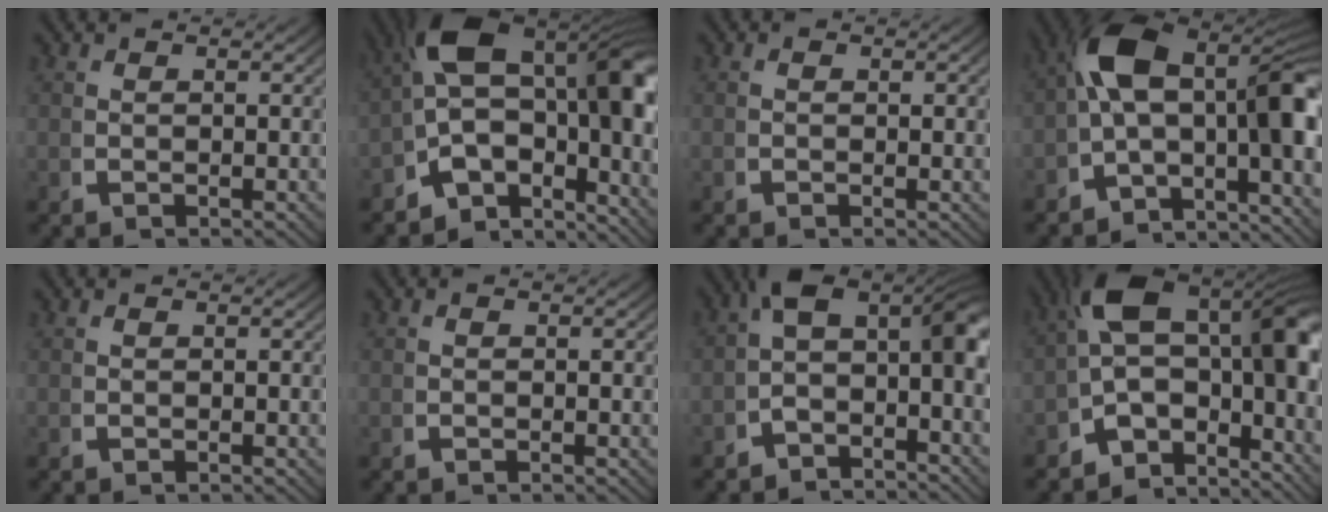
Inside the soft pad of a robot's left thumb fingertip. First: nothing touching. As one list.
[{"total": 18.0, "force": [-0.7, 12.0, 13.3], "torque": [-0.241, -0.047, -0.010]}, {"total": 0.7, "force": [-0.1, 0.5, 0.4], "torque": [-0.006, -0.003, -0.003]}, {"total": 15.0, "force": [-1.9, 9.8, 11.2], "torque": [-0.192, -0.048, -0.029]}, {"total": 0.0}, {"total": 0.5, "force": [-0.3, 0.3, 0.3], "torque": [-0.005, 0.000, -0.007]}, {"total": 10.1, "force": [-0.3, 6.9, 7.4], "torque": [-0.099, 0.001, -0.030]}, {"total": 15.9, "force": [0.0, 10.4, 12.0], "torque": [-0.196, -0.029, -0.010]}]